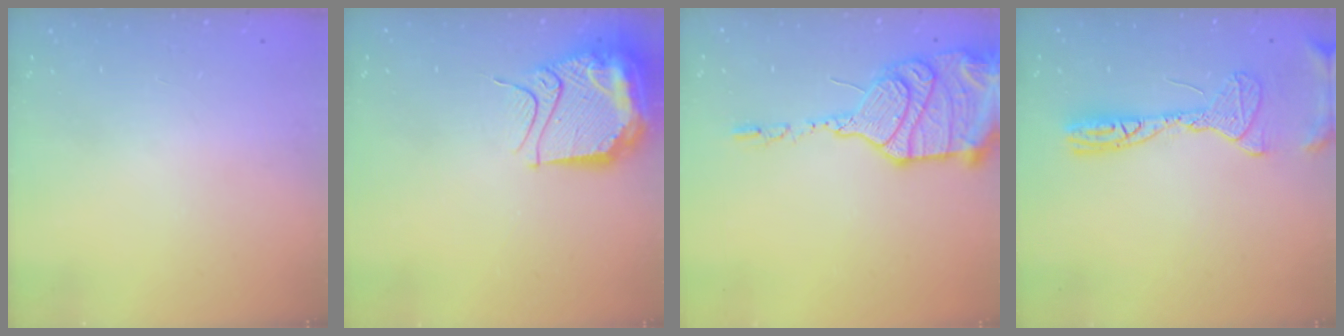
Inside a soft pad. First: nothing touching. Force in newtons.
{"total": 14.2, "press": 14.2, "slide": 1.4}
{"total": 20.5, "press": 19.8, "slide": 5.4}
{"total": 12.5, "press": 12.3, "slide": 2.3}